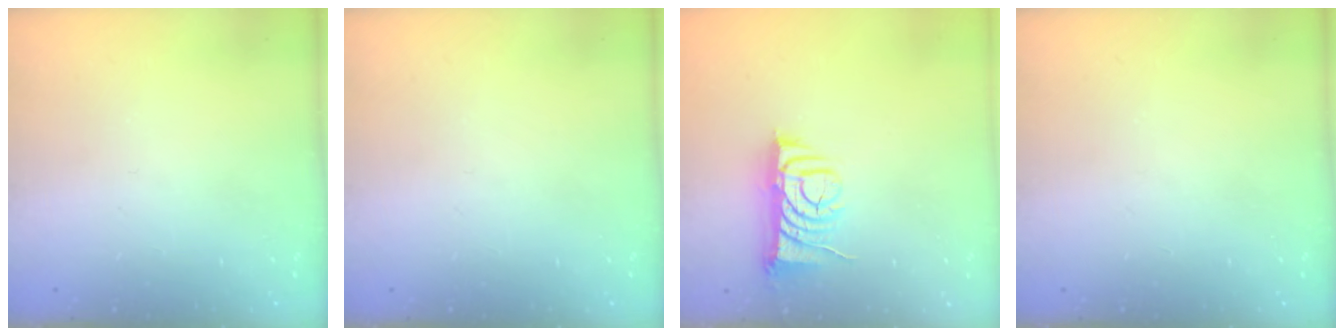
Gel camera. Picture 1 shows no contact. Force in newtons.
{"total": 0.0}
{"total": 8.3, "press": 8.2, "slide": 1.2}
{"total": 0.0}